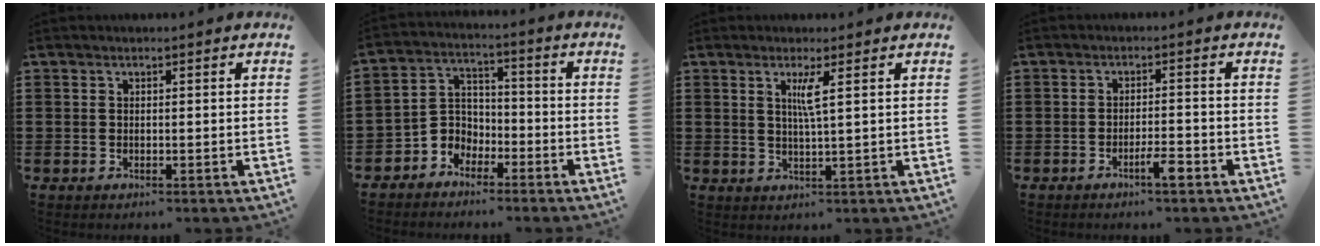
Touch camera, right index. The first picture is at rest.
{"total": 4.0, "force": [-2.9, 2.8, 0.0], "torque": [-0.017, 0.000, -0.065]}
{"total": 2.8, "force": [1.0, -0.3, 2.6], "torque": [-0.054, -0.005, 0.015]}
{"total": 3.6, "force": [-2.3, 0.4, 2.7], "torque": [-0.051, 0.001, -0.044]}